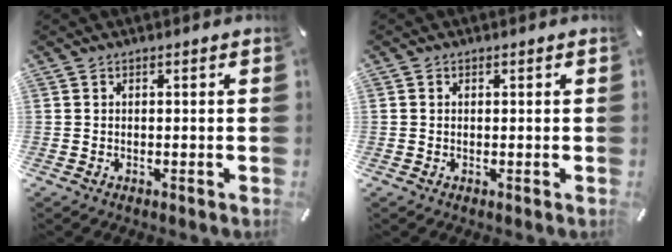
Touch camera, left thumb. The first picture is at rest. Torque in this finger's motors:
{"motor_torque": [-0.19, -0.23, 0.08, 0.07, -0.03]}